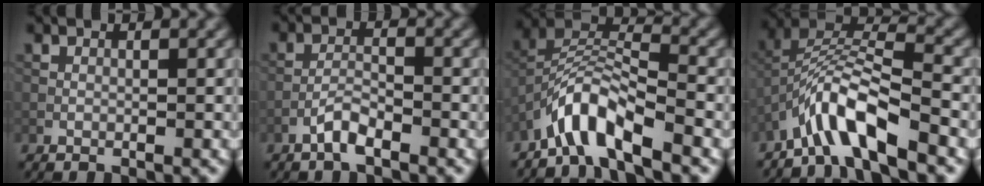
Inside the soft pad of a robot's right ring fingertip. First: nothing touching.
{"total": 2.2, "force": [-1.6, 0.5, 1.4], "torque": [-0.029, 0.007, -0.035]}
{"total": 5.9, "force": [-4.3, 1.4, 3.8], "torque": [-0.069, 0.009, -0.089]}
{"total": 6.7, "force": [-4.3, 1.6, 4.8], "torque": [-0.090, 0.010, -0.089]}